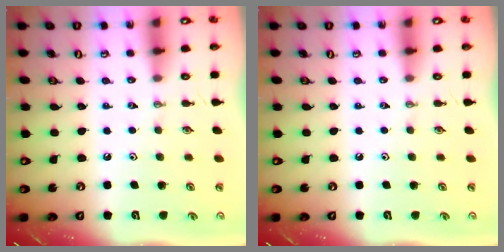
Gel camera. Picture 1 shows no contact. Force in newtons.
{"total": 0.0}